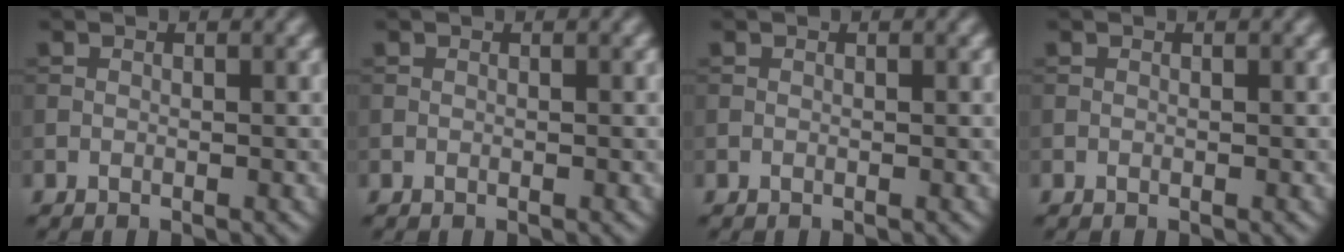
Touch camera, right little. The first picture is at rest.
{"total": 0.0}
{"total": 0.0}
{"total": 0.0}